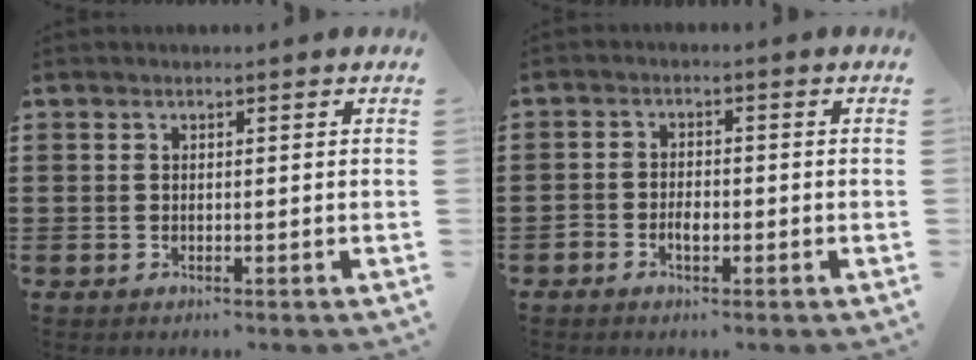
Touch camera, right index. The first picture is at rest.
{"total": 2.4, "force": [-1.1, 1.3, 1.7], "torque": [-0.035, 0.003, -0.022]}